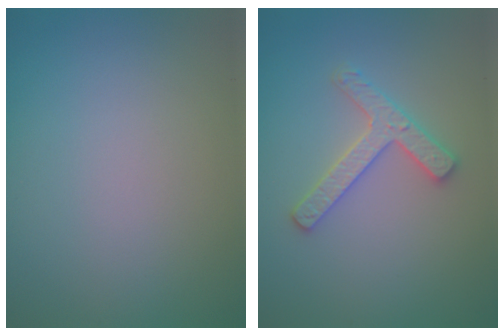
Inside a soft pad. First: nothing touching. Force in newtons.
{"total": 2.7, "press": 2.6, "slide": 0.5}